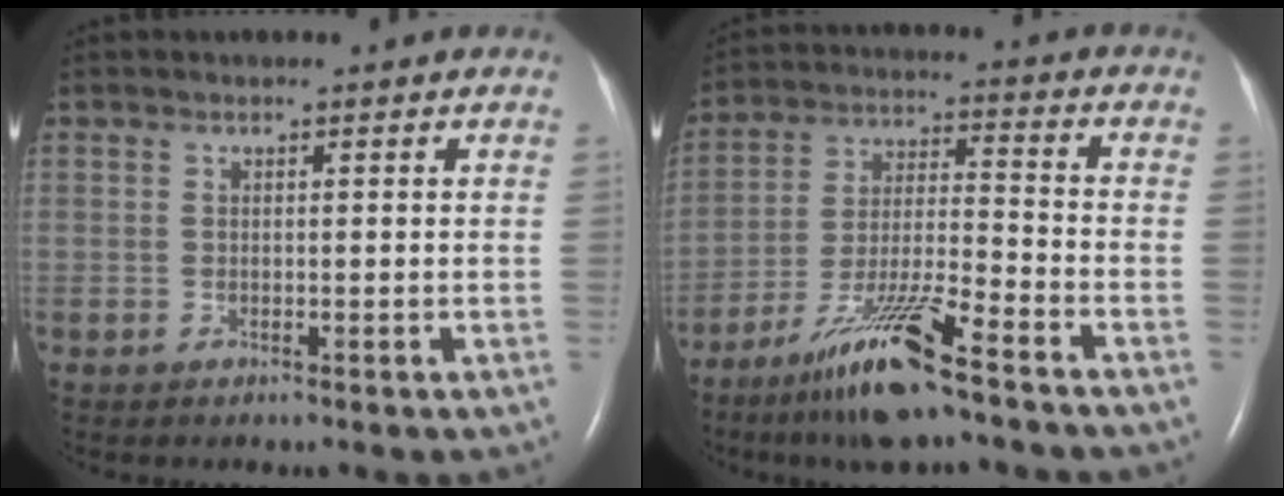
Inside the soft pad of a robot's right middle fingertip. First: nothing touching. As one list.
[{"total": 12.8, "force": [-9.0, 0.6, 9.1], "torque": [-0.178, -0.025, -0.163]}]